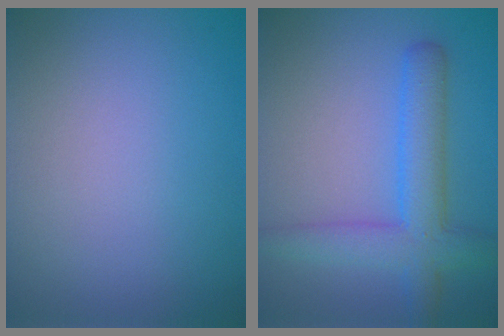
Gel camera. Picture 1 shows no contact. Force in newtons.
{"total": 5.0, "press": 5.0, "slide": 0.1}